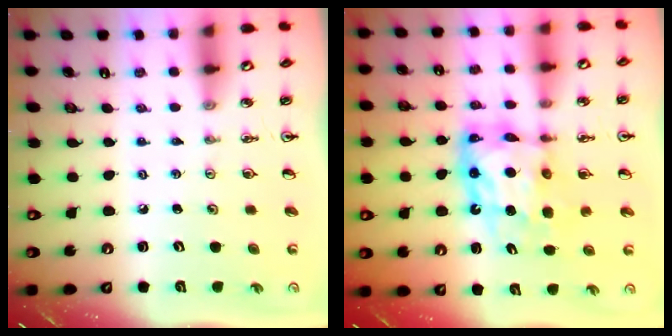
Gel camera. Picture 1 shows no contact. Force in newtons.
{"total": 11.8, "press": 11.8, "slide": 0.8}